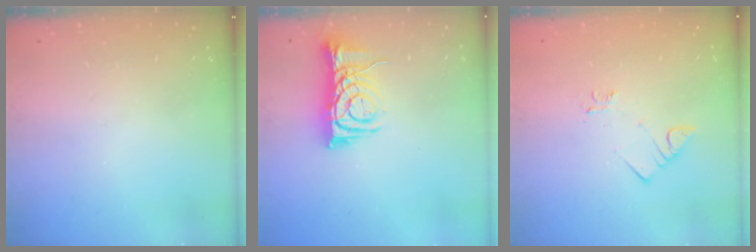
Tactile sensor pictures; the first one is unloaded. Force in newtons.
{"total": 7.9, "press": 7.9, "slide": 1.0}
{"total": 3.3, "press": 3.2, "slide": 0.4}